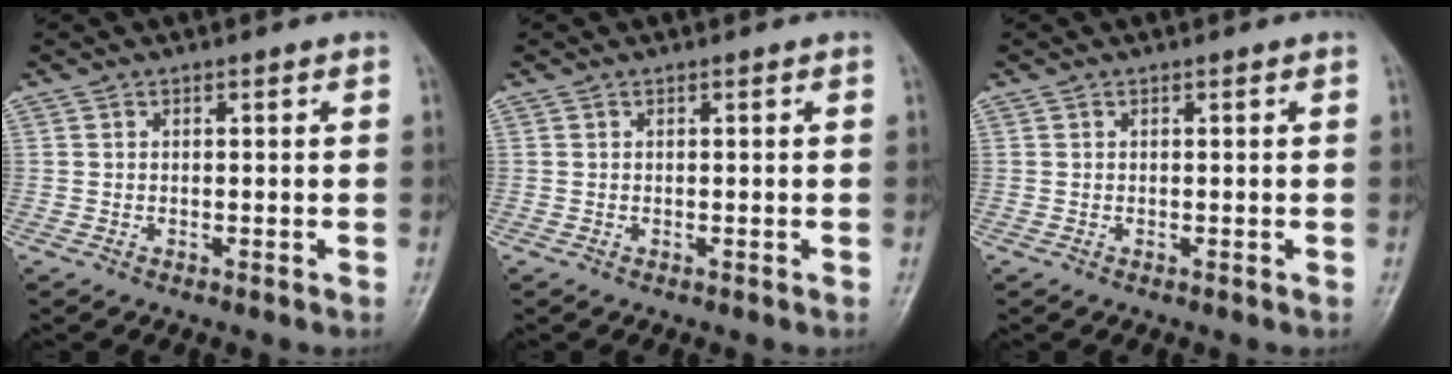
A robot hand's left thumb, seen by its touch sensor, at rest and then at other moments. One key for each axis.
{"total": 0.0}
{"total": 0.0}